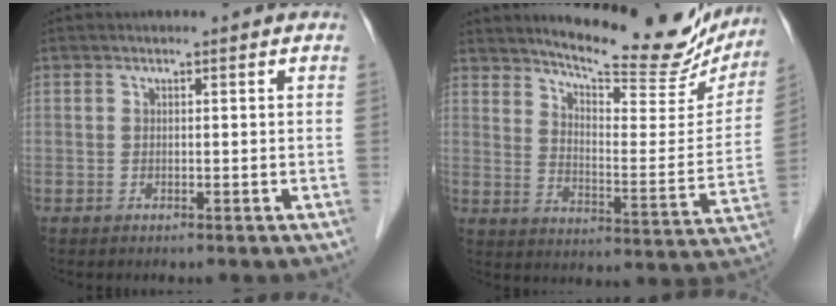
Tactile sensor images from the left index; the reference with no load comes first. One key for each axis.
{"total": 20.3, "fx": 17.8, "fy": 4.5, "fz": 8.5, "tx": -0.113, "ty": -0.047, "tz": 0.229}